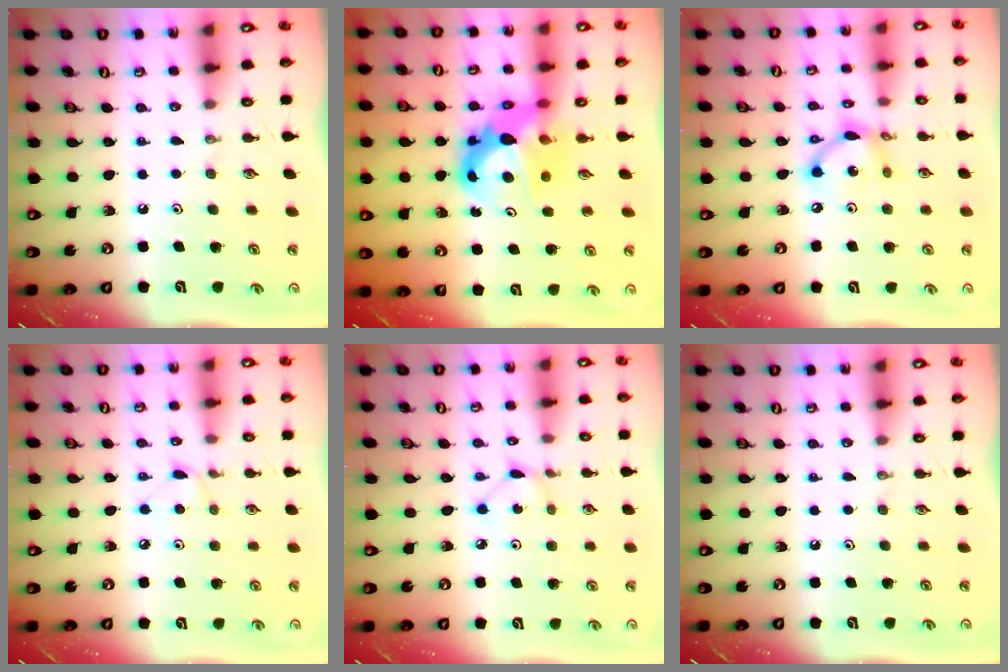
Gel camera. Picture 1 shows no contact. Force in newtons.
{"total": 10.5, "press": 10.4, "slide": 0.8}
{"total": 9.3, "press": 9.3, "slide": 0.7}
{"total": 4.8, "press": 4.7, "slide": 0.6}
{"total": 2.2, "press": 2.2, "slide": 0.3}
{"total": 0.0}